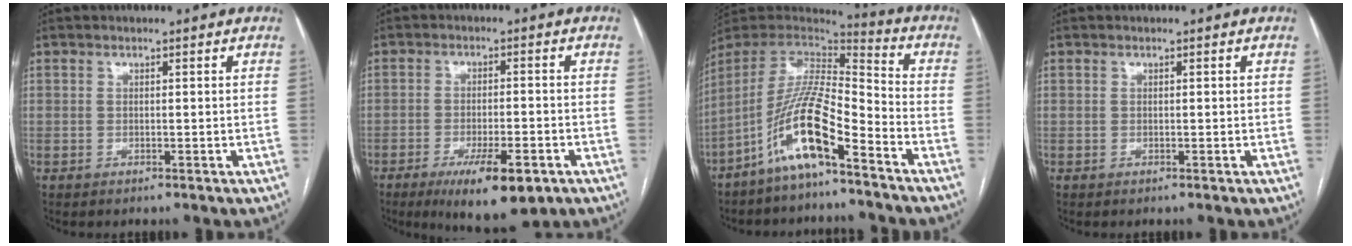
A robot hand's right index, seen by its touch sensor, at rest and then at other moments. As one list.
[{"total": 10.5, "force": [-5.9, 2.5, 8.3], "torque": [-0.133, -0.017, -0.084]}, {"total": 14.6, "force": [-8.9, 1.9, 11.4], "torque": [-0.227, 0.005, -0.166]}, {"total": 0.0}]